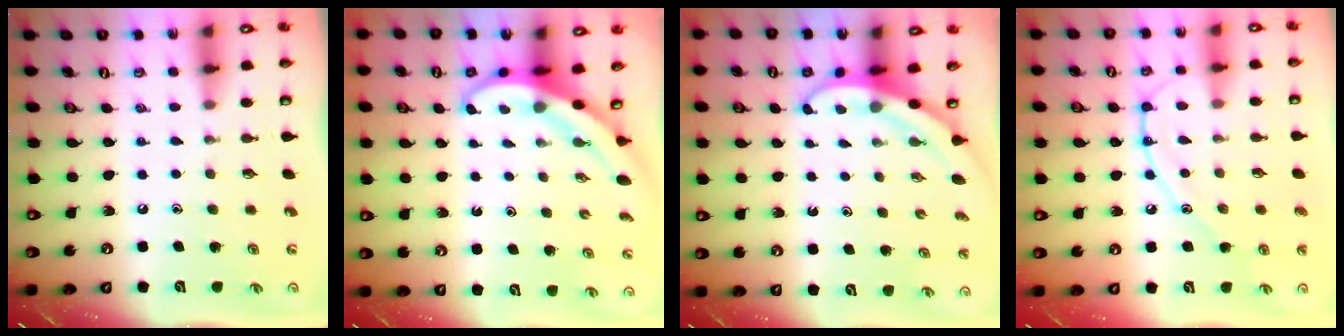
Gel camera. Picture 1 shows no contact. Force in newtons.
{"total": 3.8, "press": 3.8, "slide": 0.2}
{"total": 3.1, "press": 3.1, "slide": 0.1}
{"total": 10.1, "press": 10.1, "slide": 0.2}